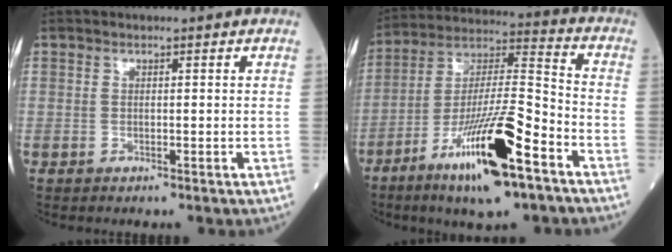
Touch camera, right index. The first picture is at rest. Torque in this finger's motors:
{"motor_torque": [2.14, 0.00, 1.06, 0.21]}